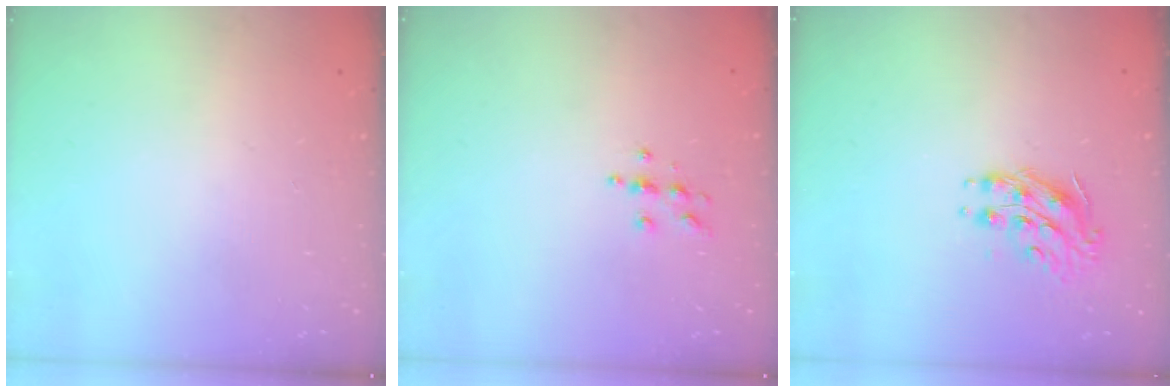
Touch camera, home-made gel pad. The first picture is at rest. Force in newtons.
{"total": 3.9, "press": 3.9, "slide": 0.6}
{"total": 9.0, "press": 9.0, "slide": 0.1}